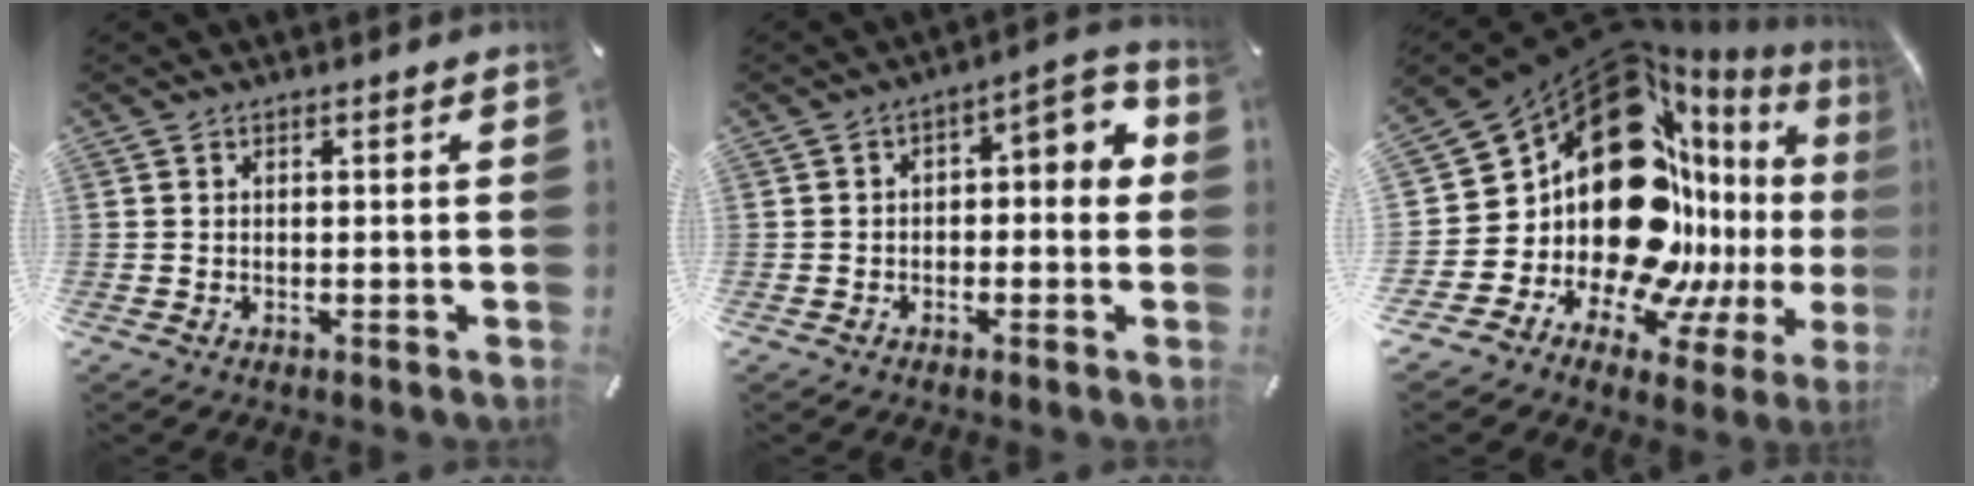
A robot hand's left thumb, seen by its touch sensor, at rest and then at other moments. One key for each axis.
{"total": 5.0, "fx": -0.9, "fy": 3.0, "fz": 4.0, "tx": -0.057, "ty": 0.009, "tz": -0.025}
{"total": 31.5, "fx": 5.7, "fy": 21.0, "fz": 22.7, "tx": -0.343, "ty": -0.136, "tz": 0.161}